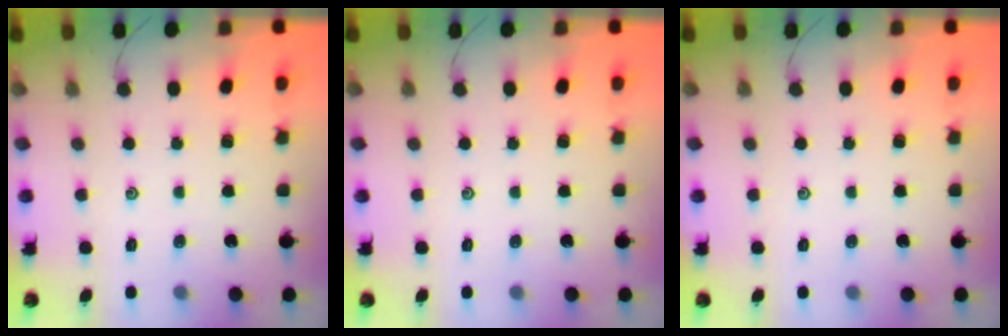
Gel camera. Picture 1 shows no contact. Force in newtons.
{"total": 0.0}
{"total": 0.0}